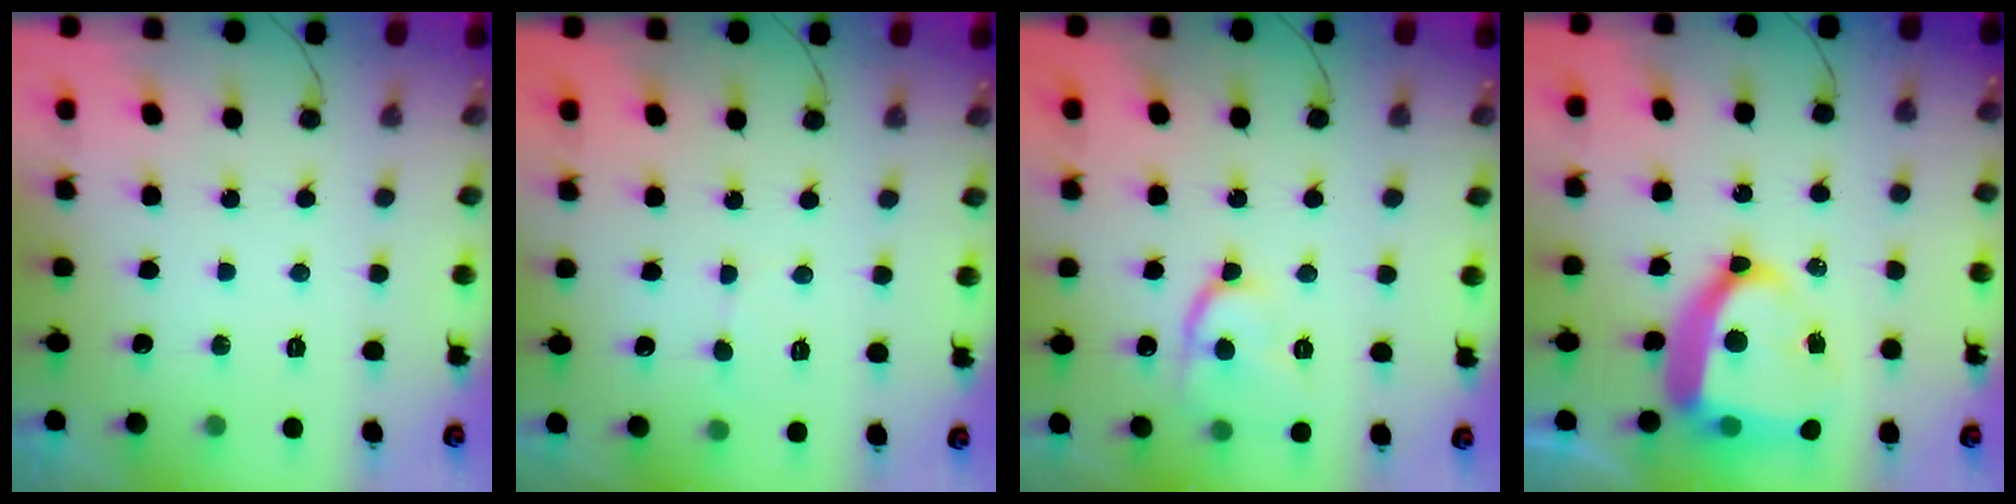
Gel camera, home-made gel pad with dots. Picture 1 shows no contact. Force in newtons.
{"total": 3.9, "press": 3.9, "slide": 0.4}
{"total": 12.7, "press": 12.7, "slide": 1.2}
{"total": 16.9, "press": 16.8, "slide": 1.9}